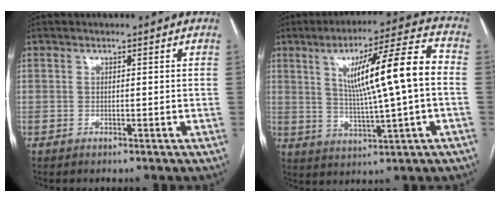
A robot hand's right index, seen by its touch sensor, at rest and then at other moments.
{"total": 14.5, "force": [1.5, 0.4, 14.4], "torque": [-0.231, 0.014, 0.026]}